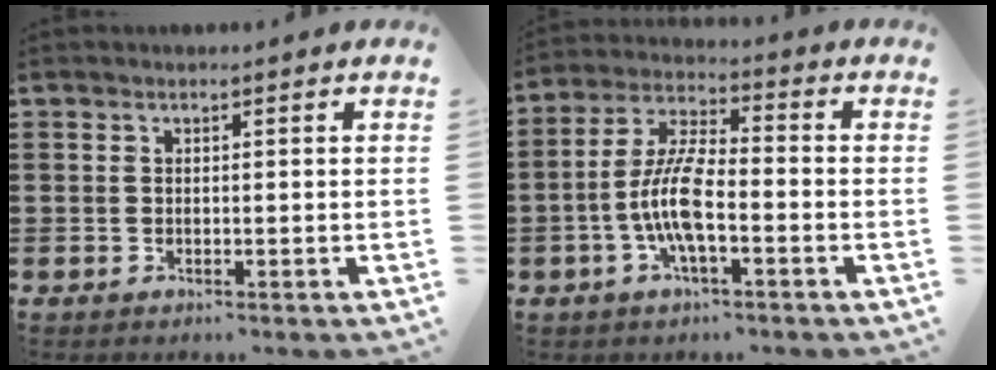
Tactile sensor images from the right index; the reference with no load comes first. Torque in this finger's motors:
{"motor_torque": [2.14, 0.00, 0.60, 0.21]}